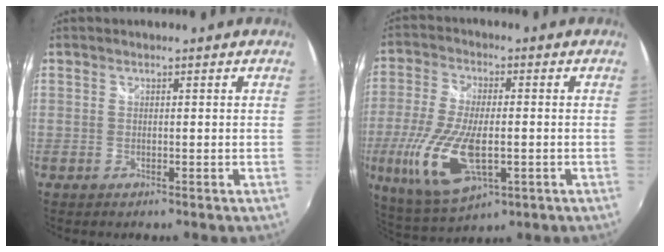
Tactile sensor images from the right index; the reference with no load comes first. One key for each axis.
{"total": 15.5, "fx": -3.6, "fy": 6.4, "fz": 13.6, "tx": -0.292, "ty": -0.020, "tz": -0.061}